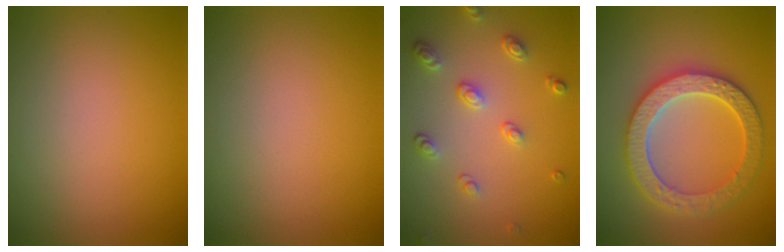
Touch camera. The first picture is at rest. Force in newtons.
{"total": 0.0}
{"total": 2.6, "press": 2.5, "slide": 0.8}
{"total": 6.1, "press": 6.0, "slide": 1.3}